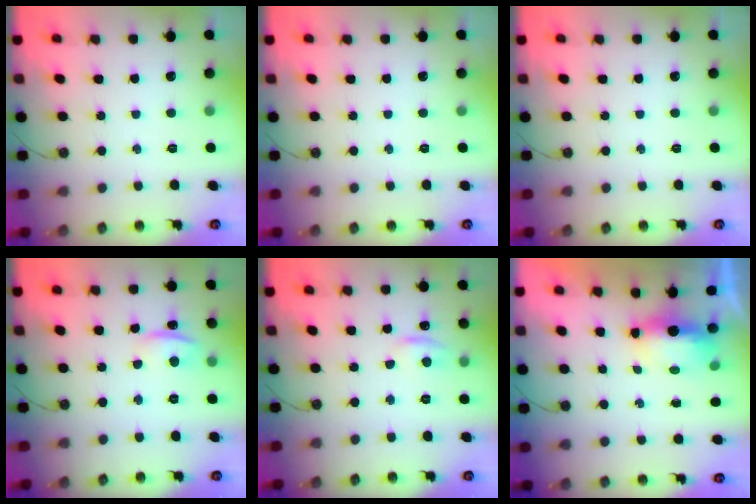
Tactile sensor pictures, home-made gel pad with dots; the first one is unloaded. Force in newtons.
{"total": 0.0}
{"total": 0.0}
{"total": 1.4, "press": 1.2, "slide": 0.7}
{"total": 4.7, "press": 4.6, "slide": 0.6}
{"total": 10.8, "press": 7.1, "slide": 8.1}